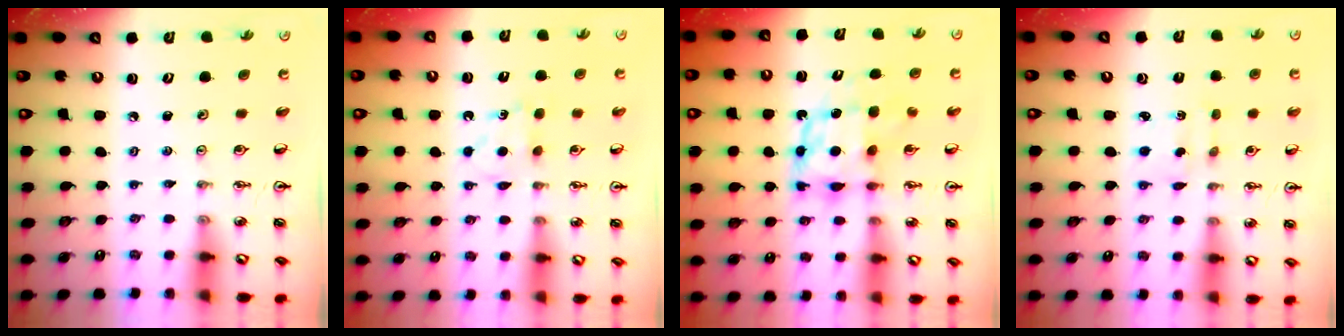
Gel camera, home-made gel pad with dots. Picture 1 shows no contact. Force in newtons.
{"total": 4.7, "press": 4.7, "slide": 0.7}
{"total": 7.7, "press": 7.7, "slide": 0.7}
{"total": 2.4, "press": 2.4, "slide": 0.6}